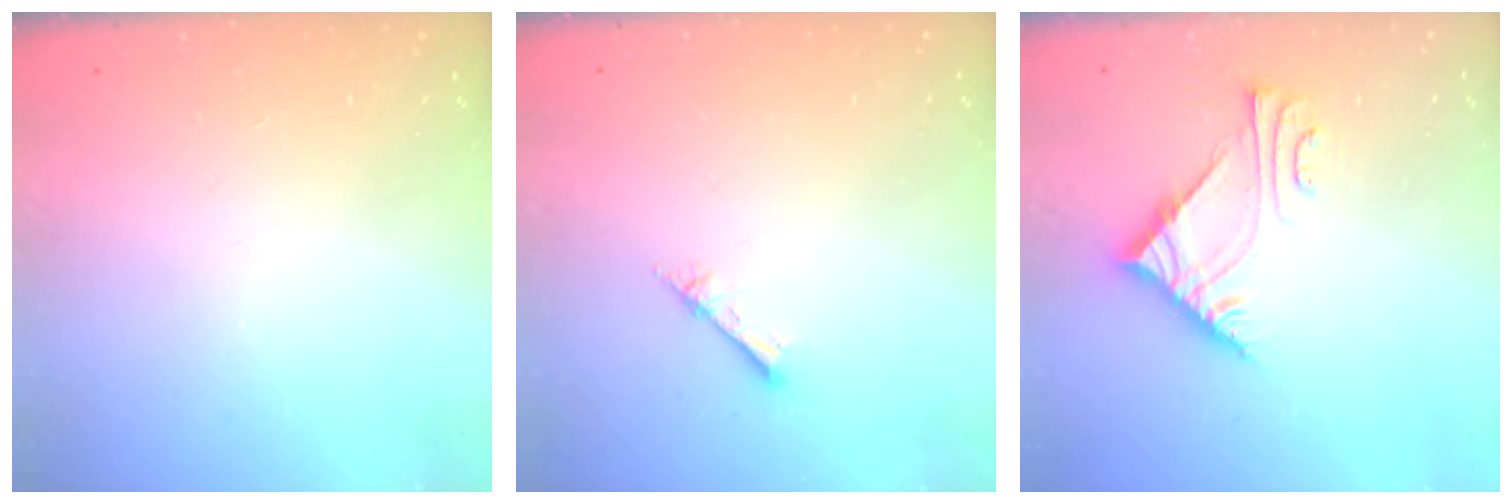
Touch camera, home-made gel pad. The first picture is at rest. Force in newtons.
{"total": 2.4, "press": 2.4, "slide": 0.3}
{"total": 7.3, "press": 7.3, "slide": 0.5}